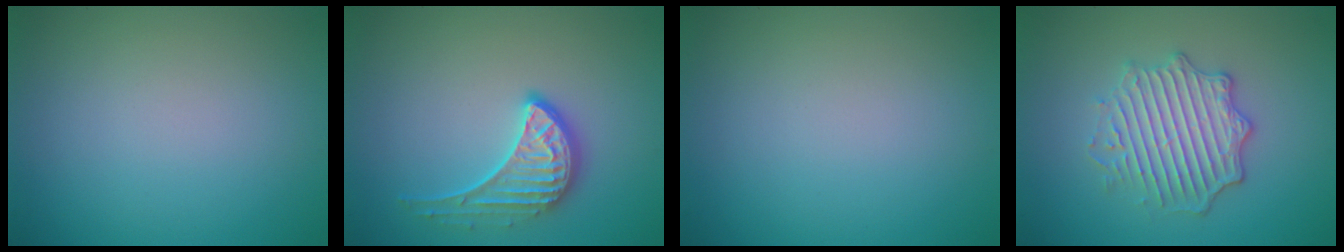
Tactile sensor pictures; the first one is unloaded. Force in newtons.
{"total": 3.5, "press": 3.0, "slide": 1.7}
{"total": 0.0}
{"total": 4.5, "press": 4.0, "slide": 2.0}